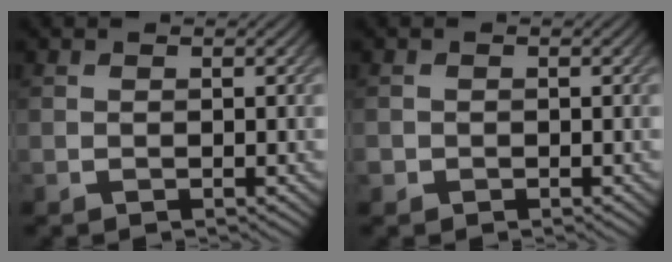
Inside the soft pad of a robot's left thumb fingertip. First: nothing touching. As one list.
[{"total": 0.9, "force": [-0.4, 0.8, 0.1], "torque": [-0.001, -0.006, -0.012]}]